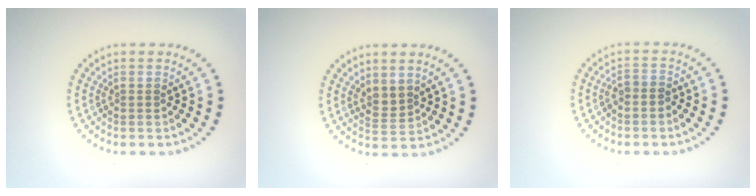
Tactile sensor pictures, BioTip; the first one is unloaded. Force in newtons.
{"total": 1.7, "press": 1.4, "slide": 0.9}
{"total": 1.5, "press": 1.3, "slide": 0.8}